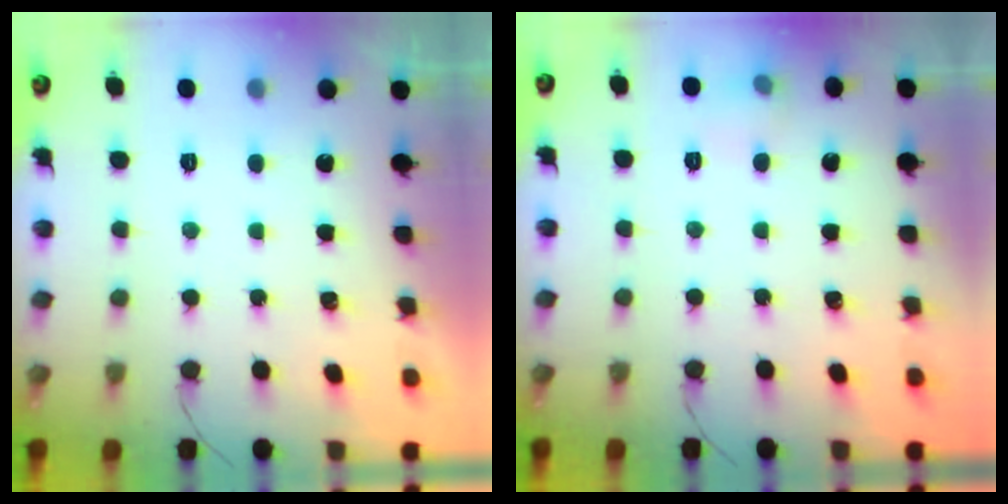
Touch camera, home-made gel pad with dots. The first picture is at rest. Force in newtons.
{"total": 5.4, "press": 5.2, "slide": 1.6}